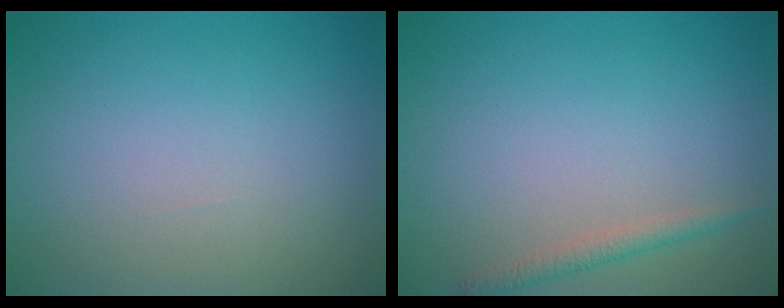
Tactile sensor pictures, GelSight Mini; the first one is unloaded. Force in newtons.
{"total": 1.4, "press": 1.4, "slide": 0.0}